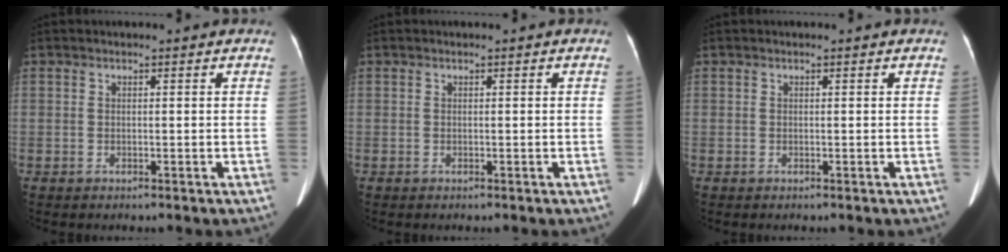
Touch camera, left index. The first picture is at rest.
{"total": 0.0}
{"total": 0.0}